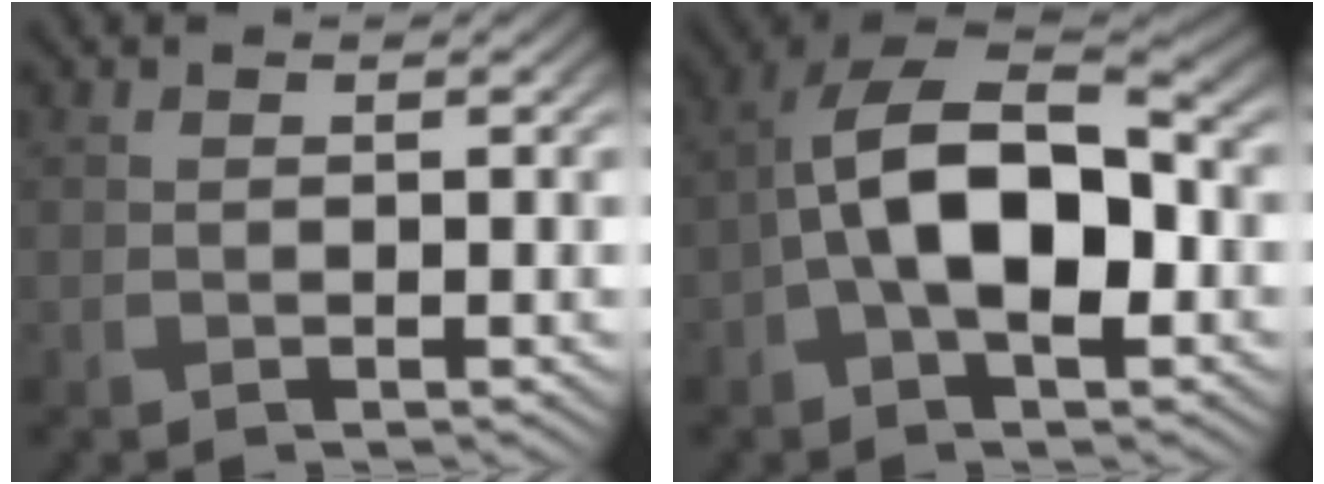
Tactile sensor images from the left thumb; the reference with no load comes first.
{"total": 12.8, "force": [-1.7, 6.6, 10.9], "torque": [-0.204, 0.021, -0.040]}